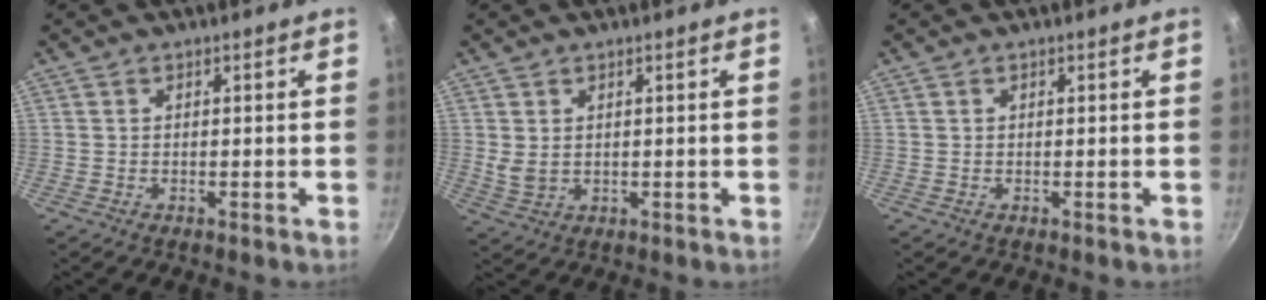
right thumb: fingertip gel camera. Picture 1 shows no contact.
{"total": 3.0, "force": [1.0, 2.0, 2.0], "torque": [-0.033, -0.008, 0.026]}
{"total": 0.0}